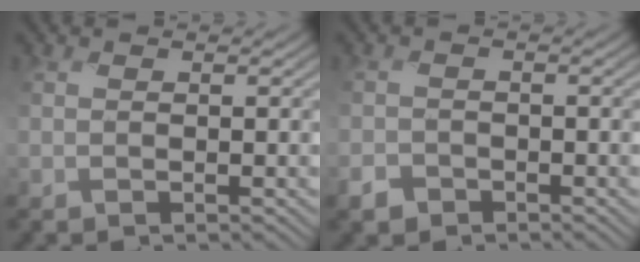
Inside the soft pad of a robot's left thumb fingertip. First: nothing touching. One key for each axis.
{"total": 2.1, "fx": -1.5, "fy": 1.4, "fz": 0.6, "tx": -0.013, "ty": -0.004, "tz": -0.036}